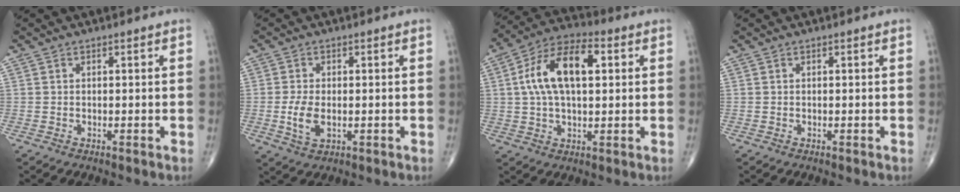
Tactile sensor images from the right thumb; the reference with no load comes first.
{"total": 5.0, "force": [-0.7, 2.7, 4.1], "torque": [-0.086, -0.007, -0.011]}
{"total": 14.5, "force": [2.9, 7.3, 12.2], "torque": [-0.223, 0.025, 0.046]}
{"total": 0.0}